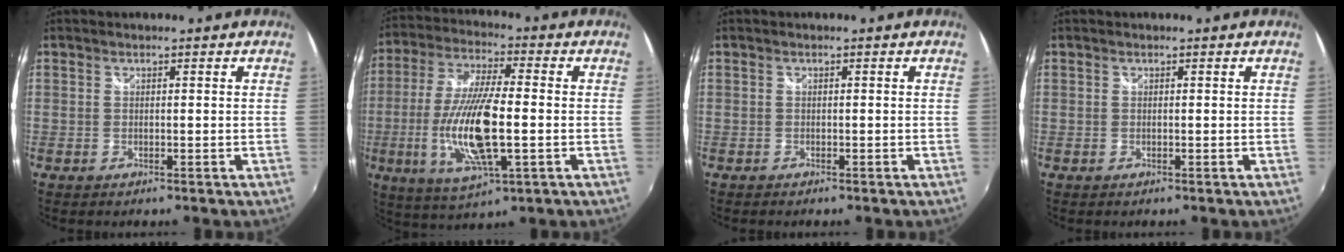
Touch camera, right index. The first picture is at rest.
{"total": 16.4, "force": [-3.2, 4.3, 15.5], "torque": [-0.315, -0.016, -0.057]}
{"total": 0.8, "force": [-0.7, 0.4, 0.2], "torque": [-0.009, -0.002, -0.012]}
{"total": 0.0}